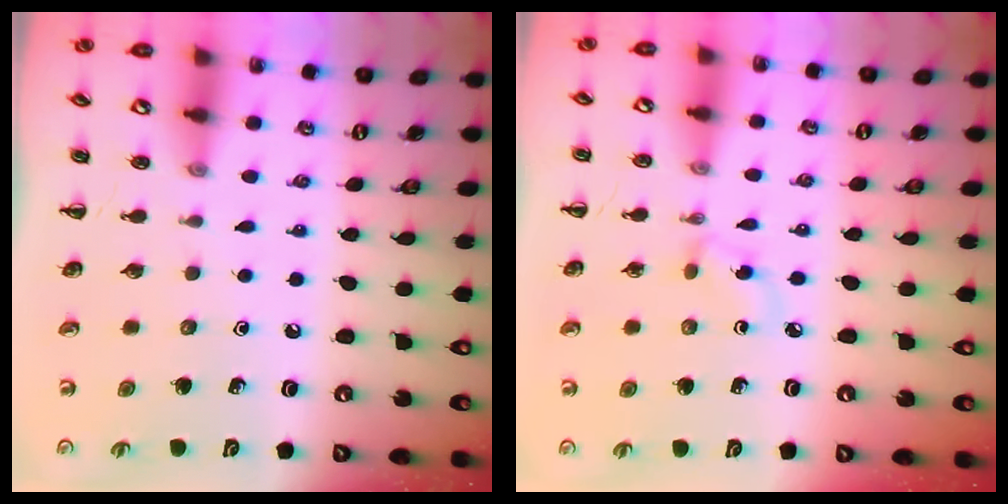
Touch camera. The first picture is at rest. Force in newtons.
{"total": 2.9, "press": 2.7, "slide": 1.2}